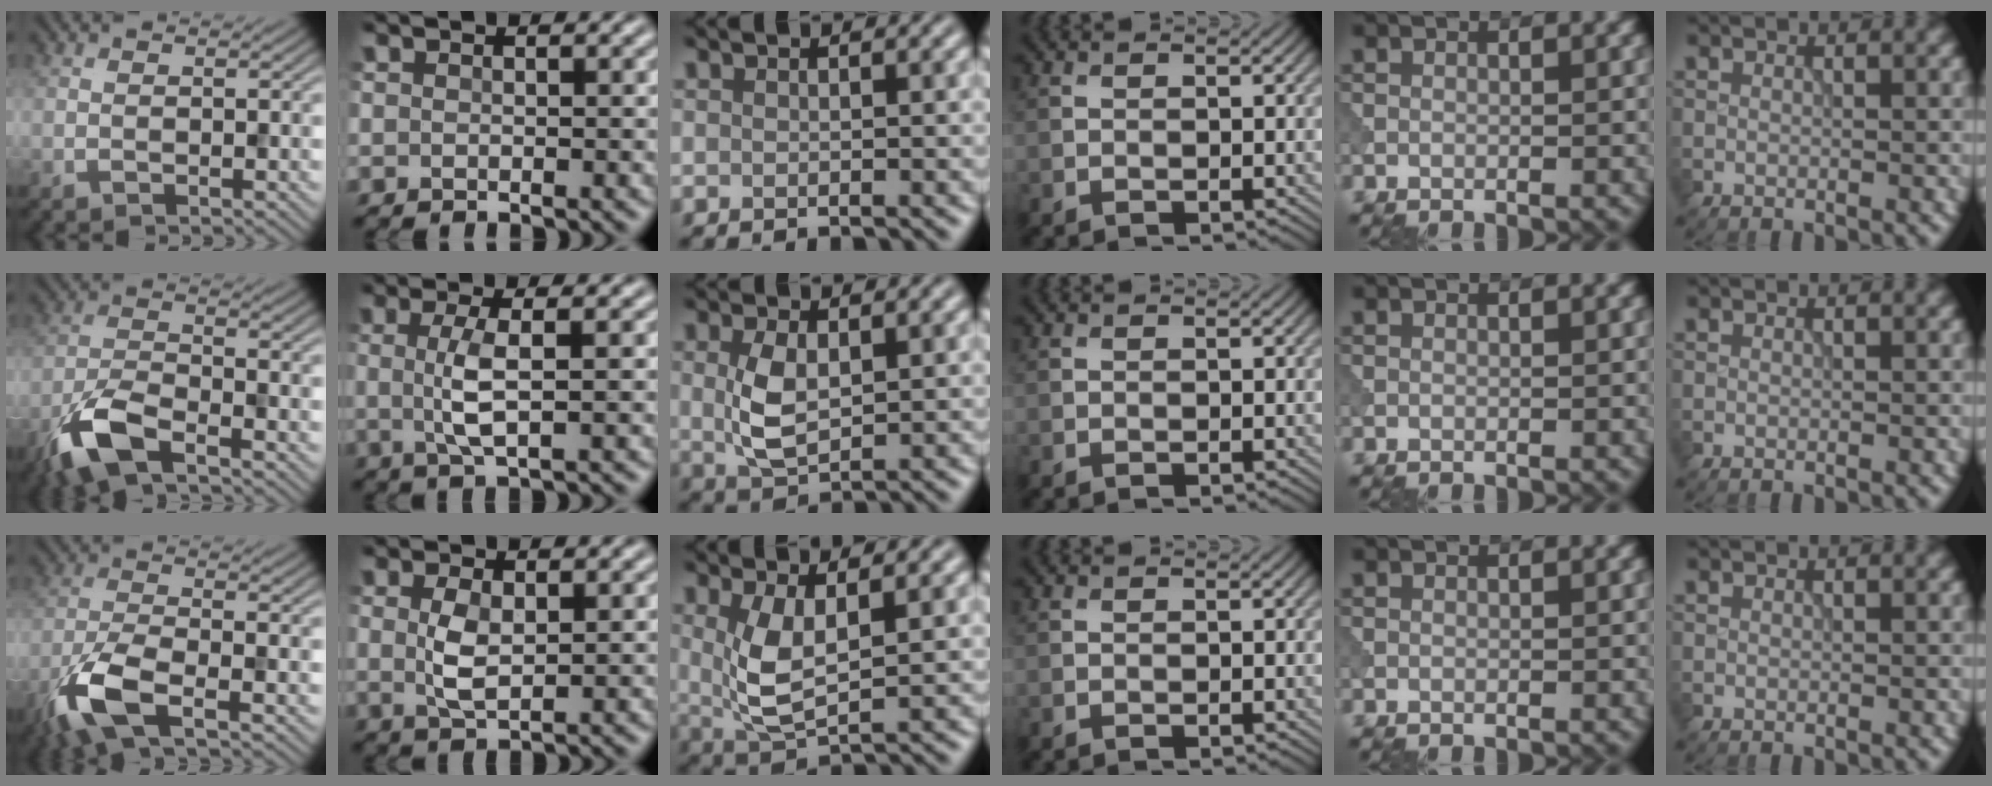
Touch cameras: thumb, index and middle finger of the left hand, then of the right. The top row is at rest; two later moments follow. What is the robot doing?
{"motion": "wipe", "object": "makeup brush"}